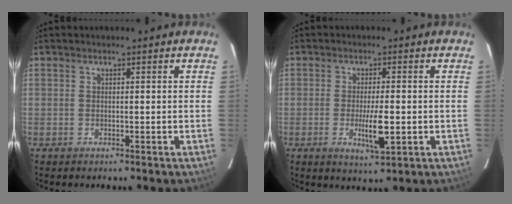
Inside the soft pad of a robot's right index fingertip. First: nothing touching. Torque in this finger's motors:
{"motor_torque": [0.98, -0.18, 0.51, 0.12]}